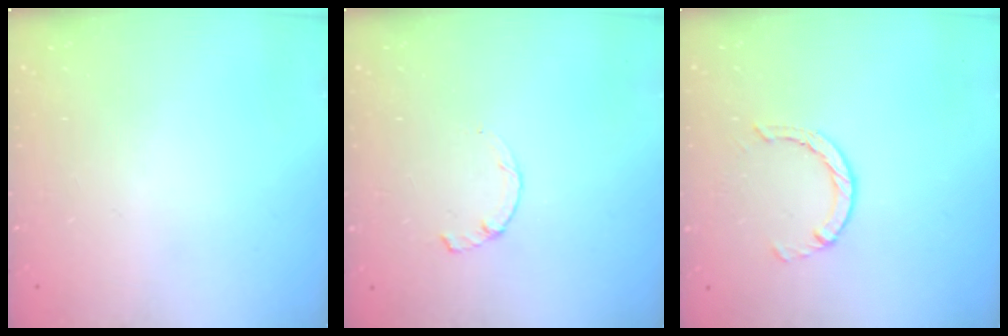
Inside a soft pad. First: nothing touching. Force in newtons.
{"total": 1.7, "press": 1.7, "slide": 0.3}
{"total": 2.5, "press": 2.4, "slide": 0.4}